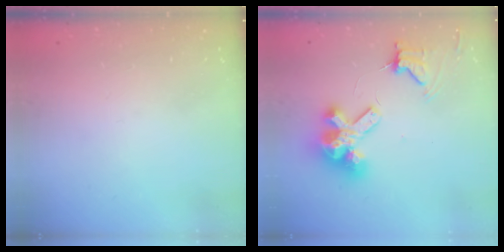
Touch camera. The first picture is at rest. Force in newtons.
{"total": 11.4, "press": 11.3, "slide": 1.5}